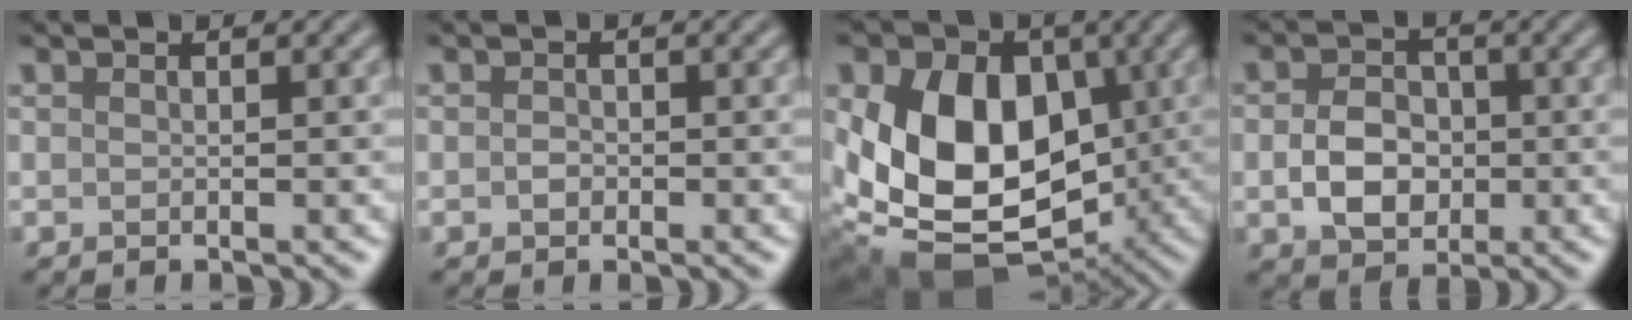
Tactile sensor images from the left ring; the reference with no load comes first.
{"total": 0.9, "force": [-0.2, 0.7, 0.5], "torque": [-0.009, -0.003, -0.006]}
{"total": 13.3, "force": [0.4, 9.3, 9.5], "torque": [-0.163, -0.017, 0.001]}
{"total": 4.4, "force": [-0.6, 3.4, 2.8], "torque": [-0.049, 0.000, -0.015]}